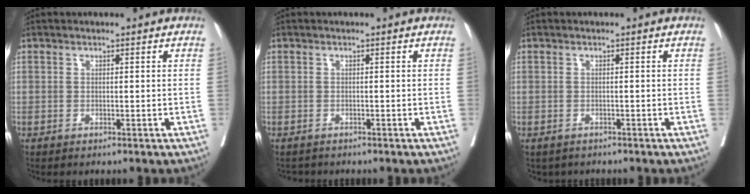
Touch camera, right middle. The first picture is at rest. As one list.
[{"total": 1.2, "force": [-1.2, 0.4, 0.0], "torque": [-0.011, -0.005, -0.020]}, {"total": 2.2, "force": [-1.8, 1.2, 0.5], "torque": [-0.017, -0.004, -0.023]}]